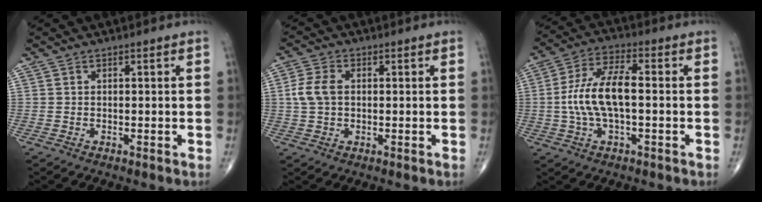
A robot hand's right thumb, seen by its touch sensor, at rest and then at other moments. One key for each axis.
{"total": 5.3, "fx": 0.4, "fy": 3.5, "fz": 3.9, "tx": -0.090, "ty": 0.009, "tz": 0.005}
{"total": 11.4, "fx": -0.6, "fy": 4.7, "fz": 10.4, "tx": -0.219, "ty": 0.027, "tz": -0.015}